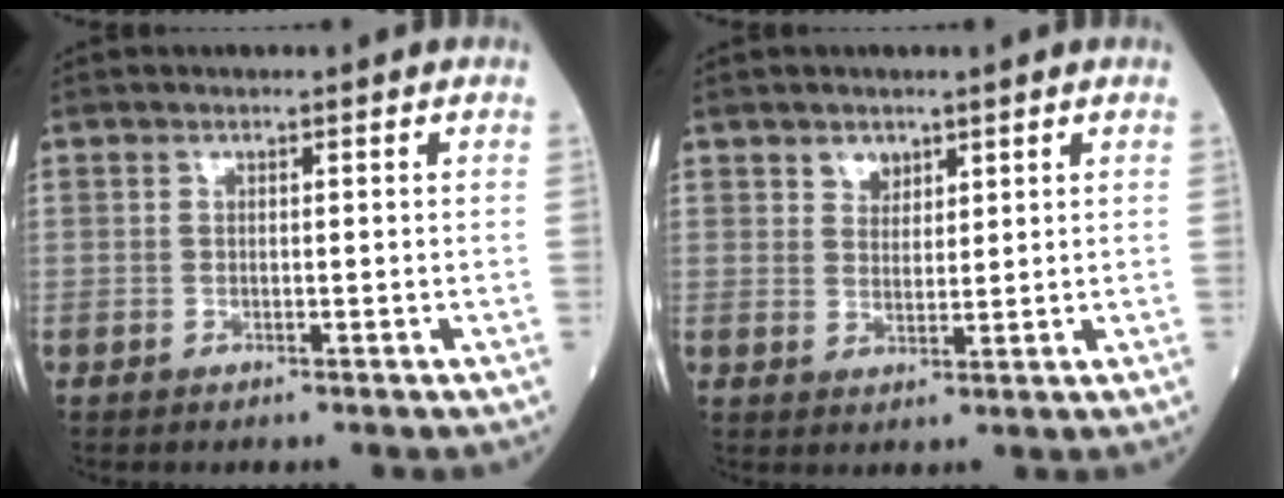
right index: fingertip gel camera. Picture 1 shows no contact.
{"total": 2.5, "force": [1.8, 1.6, 0.7], "torque": [-0.010, -0.002, 0.031]}